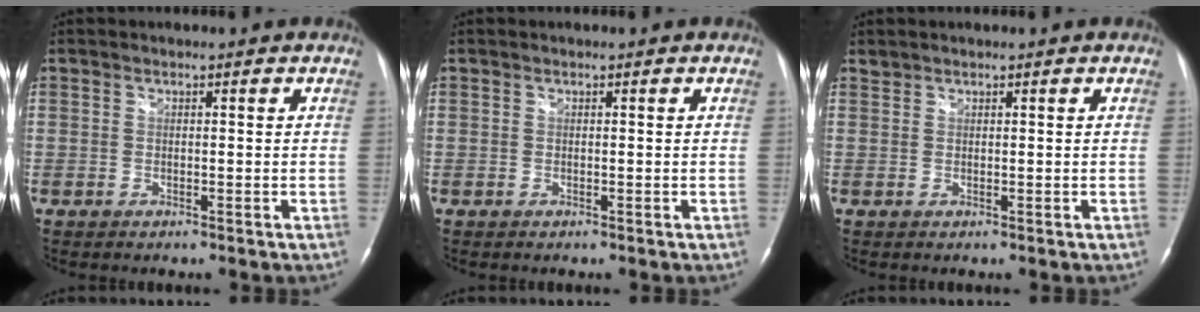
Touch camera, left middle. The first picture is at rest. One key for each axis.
{"total": 0.0}
{"total": 0.6, "fx": 0.6, "fy": 0.1, "fz": -0.1, "tx": -0.002, "ty": 0.006, "tz": 0.013}